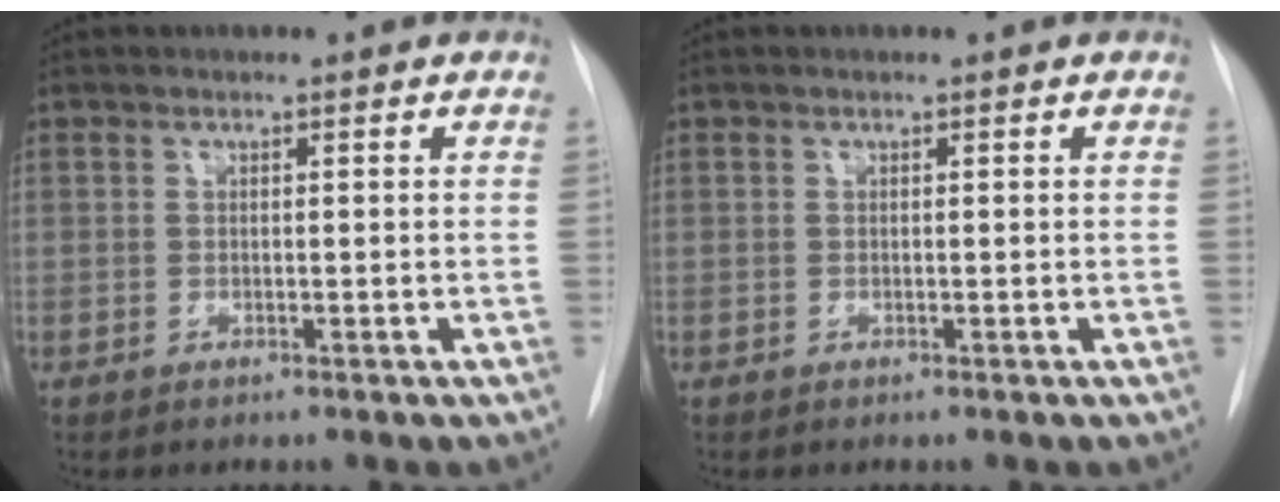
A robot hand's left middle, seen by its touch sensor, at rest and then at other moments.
{"total": 0.0}